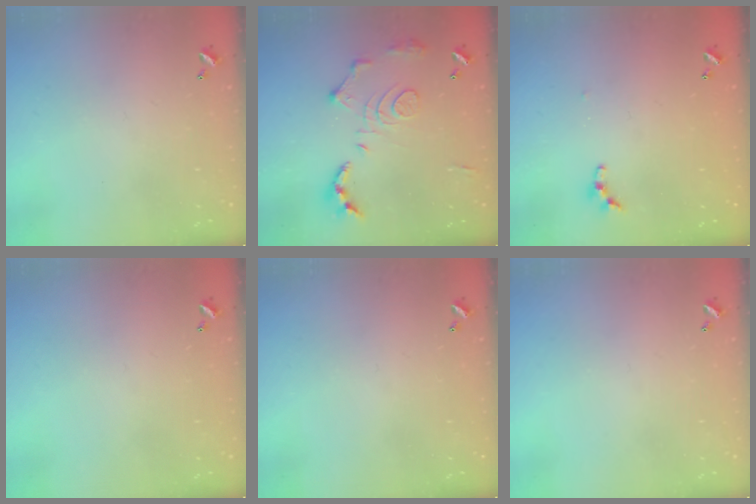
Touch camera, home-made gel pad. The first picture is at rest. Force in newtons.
{"total": 14.2, "press": 14.1, "slide": 1.2}
{"total": 5.5, "press": 5.5, "slide": 0.6}
{"total": 0.0}
{"total": 0.0}
{"total": 0.0}